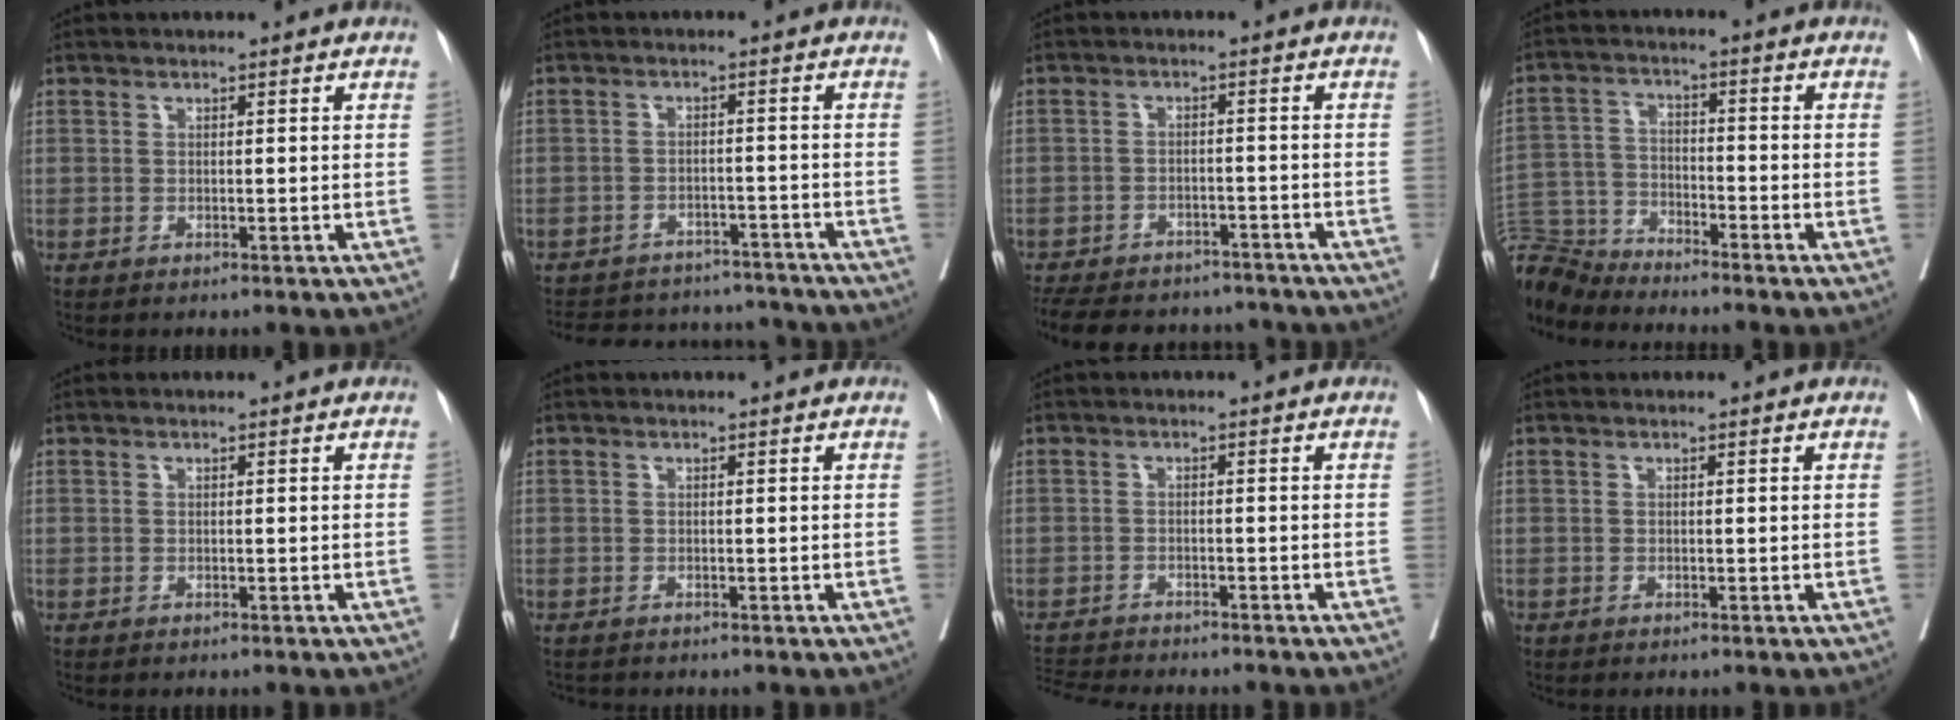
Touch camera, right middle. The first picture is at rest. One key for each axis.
{"total": 15.8, "fx": -14.6, "fy": 4.9, "fz": 3.6, "tx": -0.077, "ty": 0.015, "tz": -0.188}
{"total": 16.3, "fx": -14.3, "fy": 6.1, "fz": 5.2, "tx": -0.128, "ty": -0.002, "tz": -0.189}
{"total": 8.9, "fx": -8.9, "fy": 0.3, "fz": -0.1, "tx": -0.003, "ty": 0.009, "tz": -0.175}
{"total": 0.0}
{"total": 1.1, "fx": -1.1, "fy": 0.3, "fz": 0.2, "tx": -0.008, "ty": -0.003, "tz": -0.018}
{"total": 7.6, "fx": -7.3, "fy": 0.6, "fz": 2.0, "tx": -0.025, "ty": -0.006, "tz": -0.112}
{"total": 0.0}